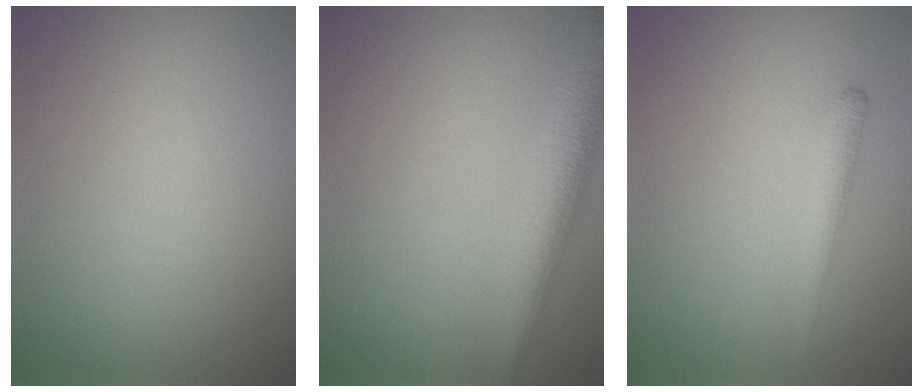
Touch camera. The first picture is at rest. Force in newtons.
{"total": 5.5, "press": 5.5, "slide": 0.4}
{"total": 1.7, "press": 1.7, "slide": 0.1}